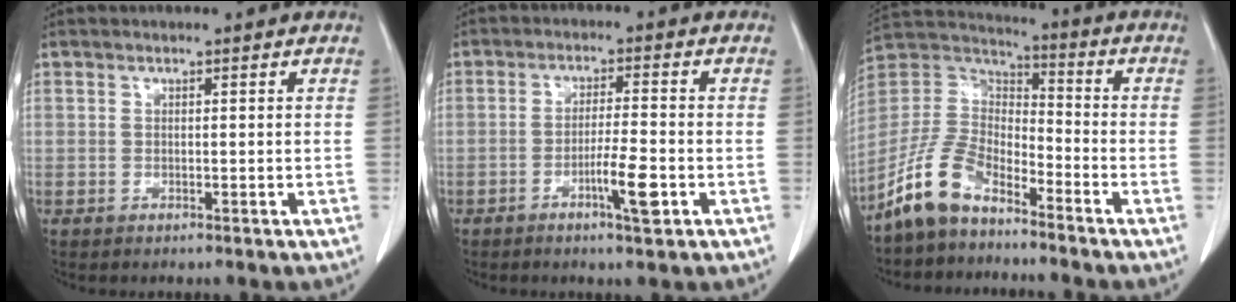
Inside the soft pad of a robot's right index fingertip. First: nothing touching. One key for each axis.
{"total": 5.5, "fx": -2.4, "fy": 0.2, "fz": 4.9, "tx": -0.087, "ty": -0.005, "tz": -0.041}
{"total": 10.7, "fx": -7.9, "fy": 4.5, "fz": 5.6, "tx": -0.134, "ty": 0.016, "tz": -0.164}